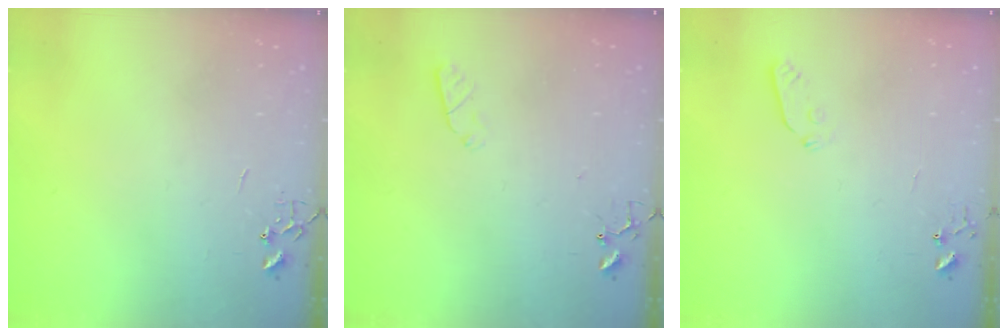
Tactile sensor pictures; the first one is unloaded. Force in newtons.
{"total": 2.9, "press": 2.8, "slide": 0.5}
{"total": 3.5, "press": 3.5, "slide": 0.4}